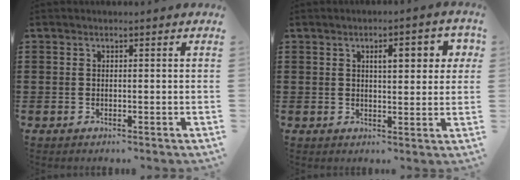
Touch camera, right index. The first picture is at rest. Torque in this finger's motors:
{"motor_torque": [0.41, -0.03, 0.46, 0.07]}